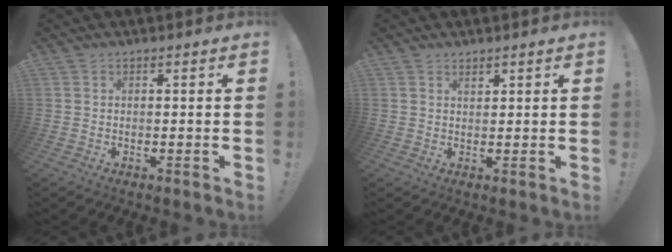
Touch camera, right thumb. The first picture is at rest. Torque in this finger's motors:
{"motor_torque": [-0.13, 0.27, 0.29, 0.15, -0.03]}